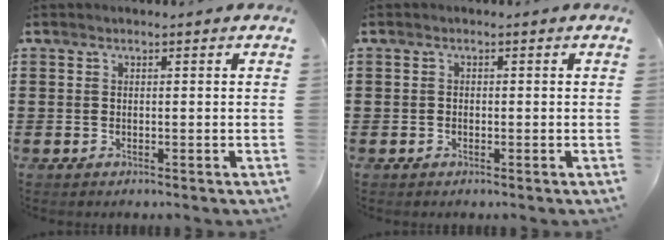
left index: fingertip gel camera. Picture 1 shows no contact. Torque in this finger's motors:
{"motor_torque": [-0.73, 1.08, -0.02, -0.01]}